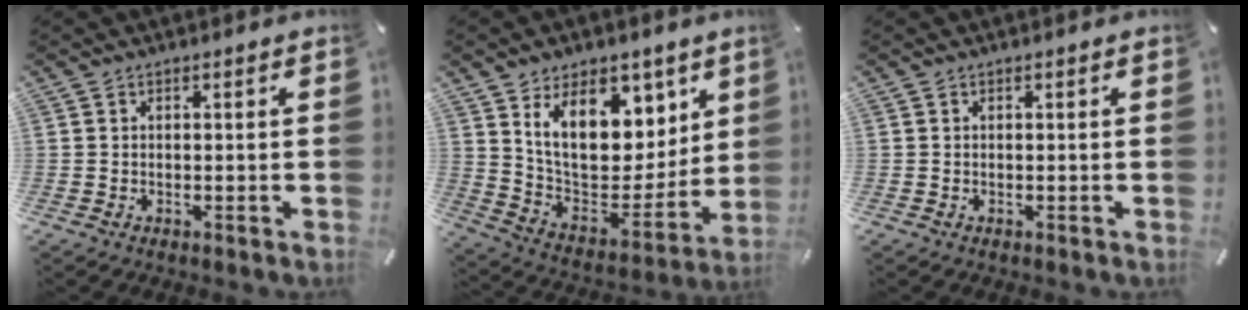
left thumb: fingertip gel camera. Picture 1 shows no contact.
{"total": 17.9, "force": [9.2, 11.5, 10.3], "torque": [-0.162, -0.066, 0.168]}
{"total": 0.0}